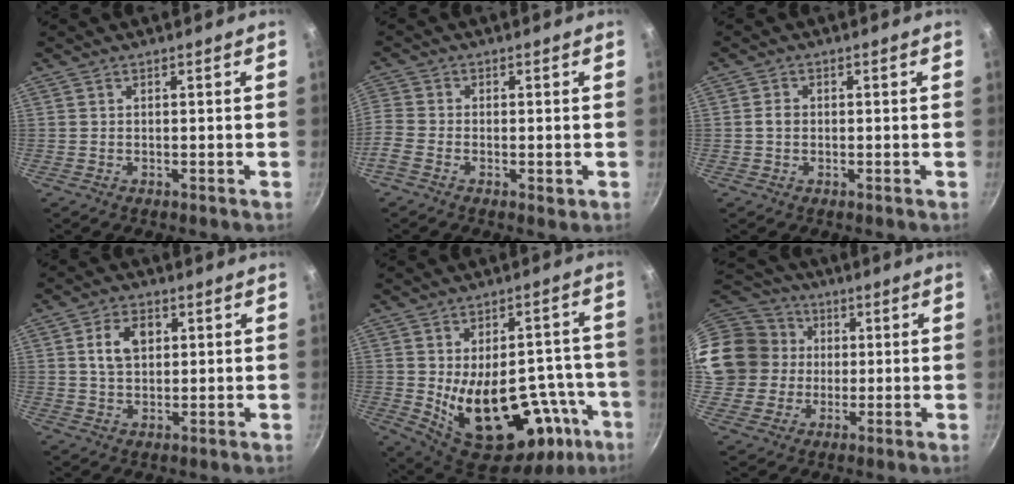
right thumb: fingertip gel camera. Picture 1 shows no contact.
{"total": 4.9, "force": [-2.1, 3.0, 3.2], "torque": [-0.079, 0.002, -0.056]}
{"total": 1.9, "force": [-0.1, 1.5, 1.1], "torque": [-0.014, 0.007, -0.003]}
{"total": 6.9, "force": [1.8, 4.7, 4.7], "torque": [-0.066, 0.001, 0.029]}
{"total": 25.6, "force": [-7.5, 14.5, 19.7], "torque": [-0.232, 0.015, -0.076]}
{"total": 19.3, "force": [2.5, 17.6, 7.5], "torque": [-0.140, 0.036, 0.051]}